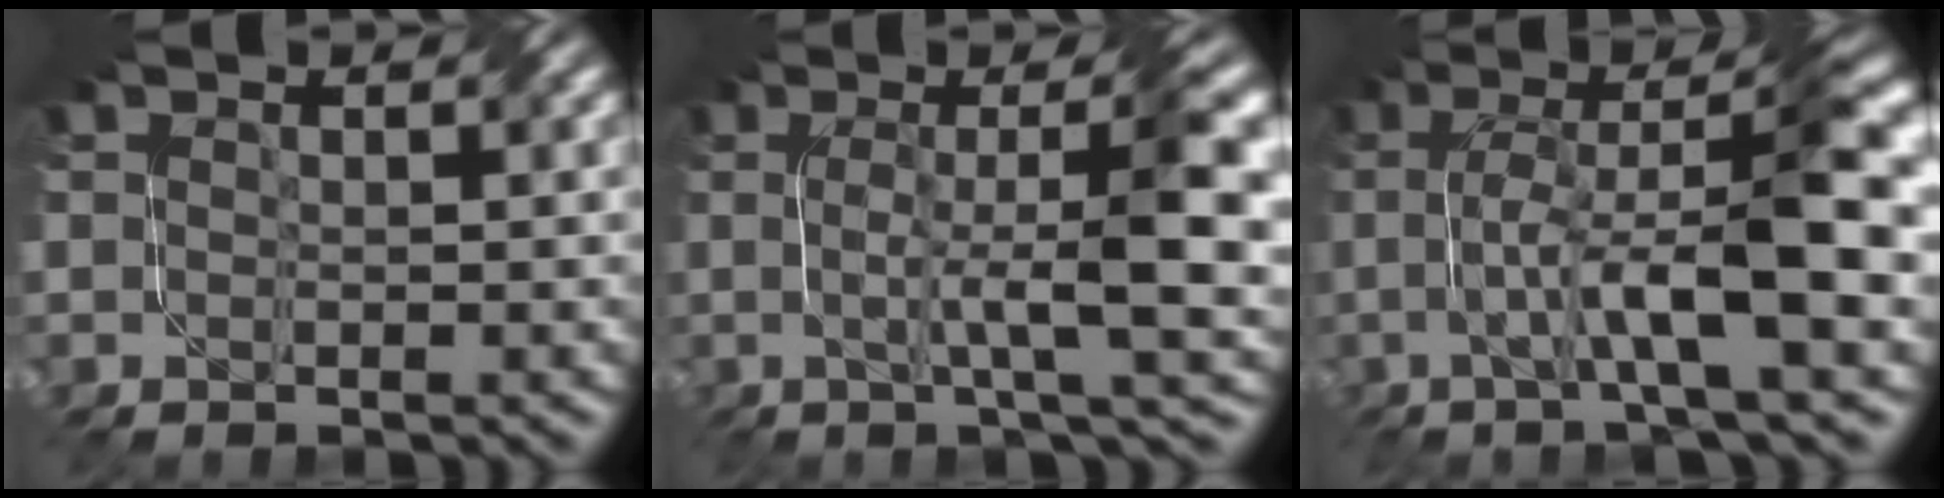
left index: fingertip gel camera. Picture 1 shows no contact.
{"total": 8.4, "force": [0.2, 1.3, 8.3], "torque": [-0.120, 0.011, 0.004]}
{"total": 9.5, "force": [-0.4, 1.7, 9.3], "torque": [-0.146, 0.018, -0.013]}